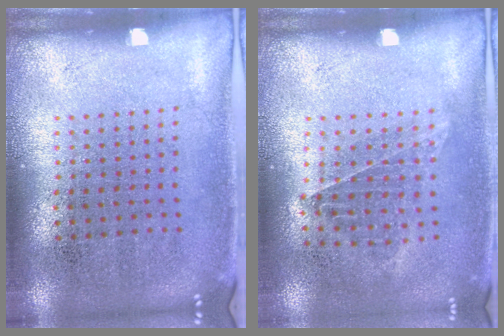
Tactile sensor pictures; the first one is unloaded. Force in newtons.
{"total": 0.9, "press": 0.8, "slide": 0.4}